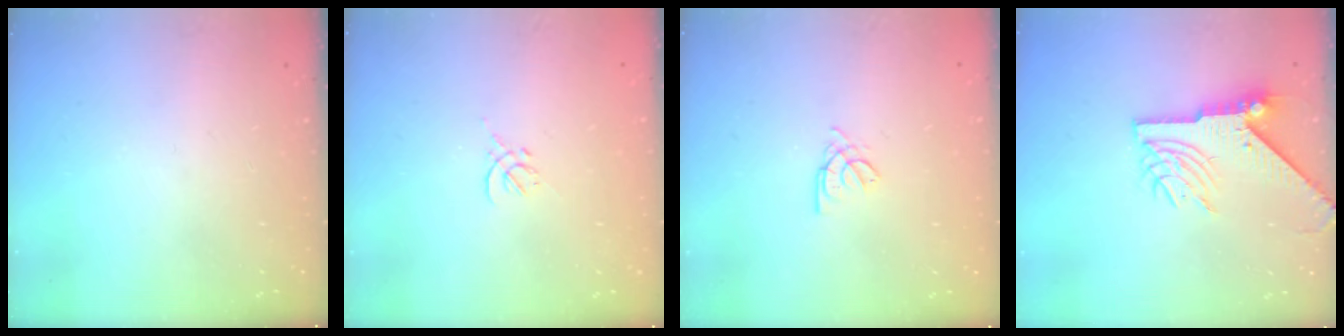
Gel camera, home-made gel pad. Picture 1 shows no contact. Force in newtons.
{"total": 0.0}
{"total": 2.3, "press": 2.3, "slide": 0.5}
{"total": 8.7, "press": 8.6, "slide": 1.2}